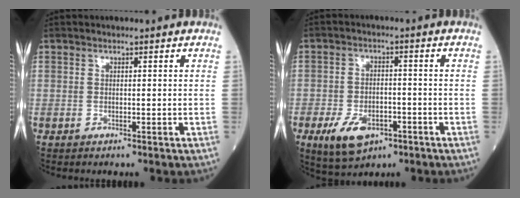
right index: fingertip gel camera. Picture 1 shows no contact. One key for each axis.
{"total": 8.0, "fx": -3.9, "fy": 4.4, "fz": 5.4, "tx": -0.106, "ty": -0.006, "tz": -0.059}